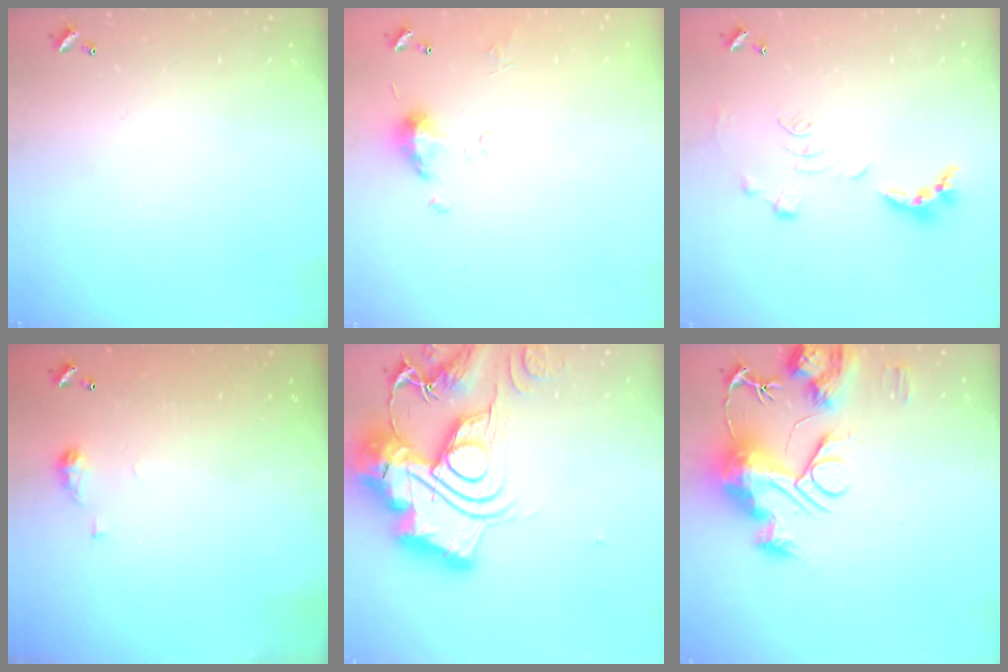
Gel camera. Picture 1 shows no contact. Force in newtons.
{"total": 5.0, "press": 5.0, "slide": 0.7}
{"total": 1.1, "press": 1.0, "slide": 0.4}
{"total": 4.8, "press": 4.7, "slide": 0.6}
{"total": 0.6, "press": 0.6, "slide": 0.0}
{"total": 14.8, "press": 14.7, "slide": 1.3}